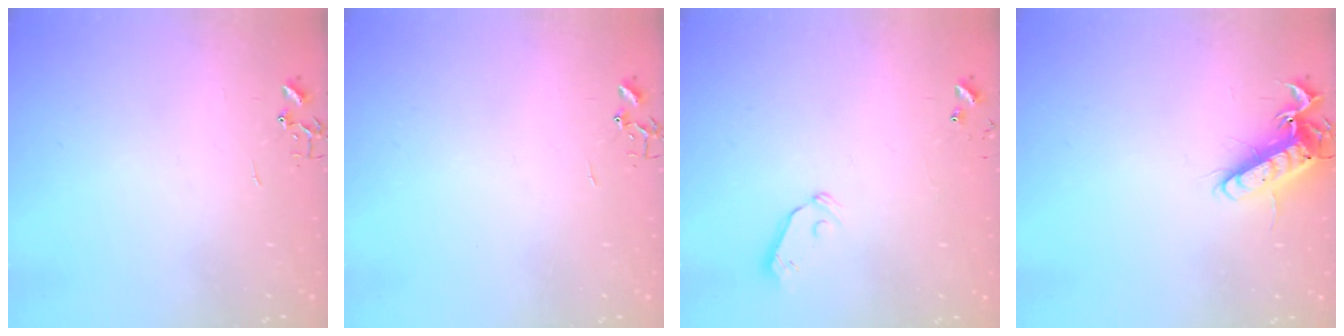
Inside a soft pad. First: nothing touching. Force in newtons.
{"total": 0.0}
{"total": 5.4, "press": 5.3, "slide": 0.9}
{"total": 13.2, "press": 13.2, "slide": 1.3}